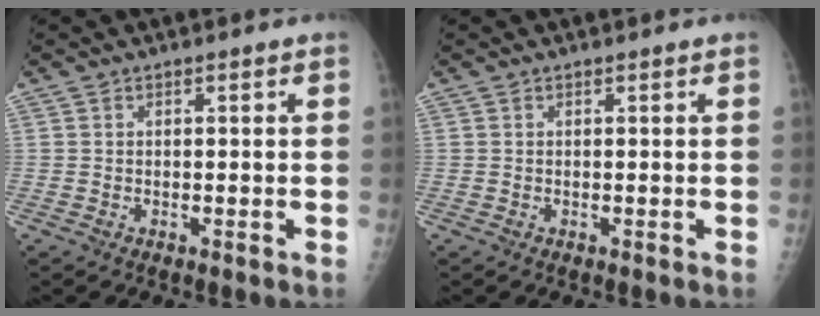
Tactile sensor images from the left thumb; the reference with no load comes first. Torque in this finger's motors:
{"motor_torque": [0.03, -0.03, 0.01, 0.00, 0.00]}